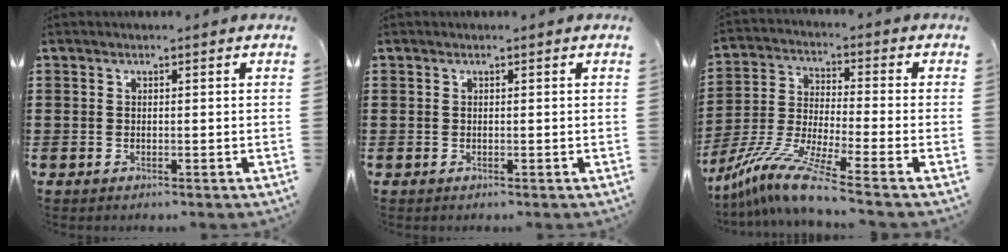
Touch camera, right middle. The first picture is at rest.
{"total": 0.0}
{"total": 9.8, "force": [-7.9, 0.2, 5.8], "torque": [-0.130, -0.004, -0.162]}